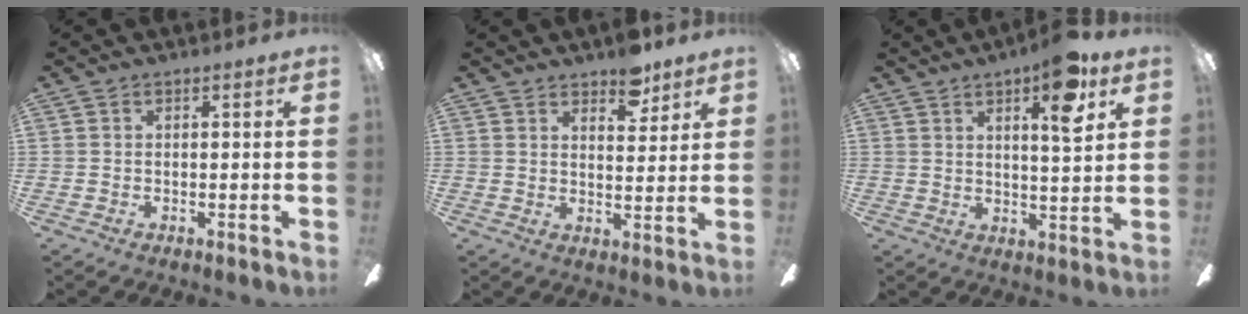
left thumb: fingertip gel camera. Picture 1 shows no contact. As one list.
[{"total": 6.9, "force": [5.5, 3.1, 2.8], "torque": [-0.020, -0.029, 0.095]}, {"total": 10.9, "force": [6.2, 2.8, 8.5], "torque": [-0.117, -0.024, 0.095]}]